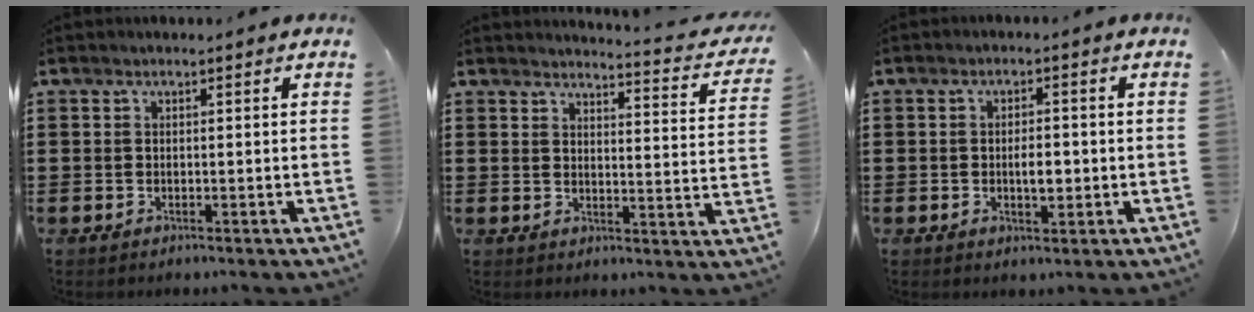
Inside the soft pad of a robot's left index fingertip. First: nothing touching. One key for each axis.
{"total": 3.4, "fx": 3.2, "fy": -0.3, "fz": 1.1, "tx": -0.023, "ty": -0.033, "tz": 0.047}
{"total": 3.1, "fx": -0.3, "fy": 1.3, "fz": 2.8, "tx": -0.052, "ty": 0.004, "tz": -0.006}